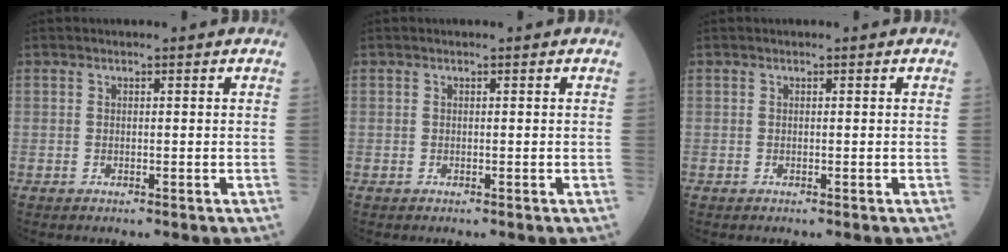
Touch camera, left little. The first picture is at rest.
{"total": 0.0}
{"total": 0.0}